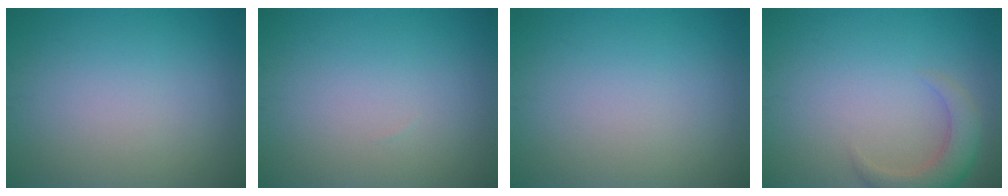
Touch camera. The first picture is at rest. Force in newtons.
{"total": 0.0}
{"total": 0.0}
{"total": 3.5, "press": 3.5, "slide": 0.4}